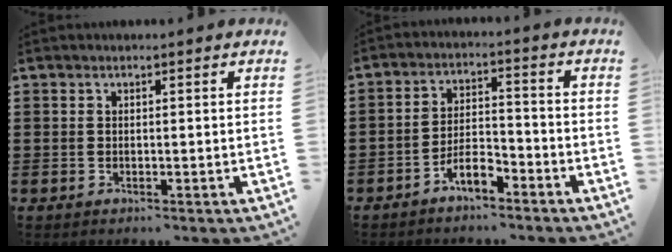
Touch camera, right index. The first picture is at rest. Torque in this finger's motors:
{"motor_torque": [1.21, 0.93, 0.50, 0.09]}